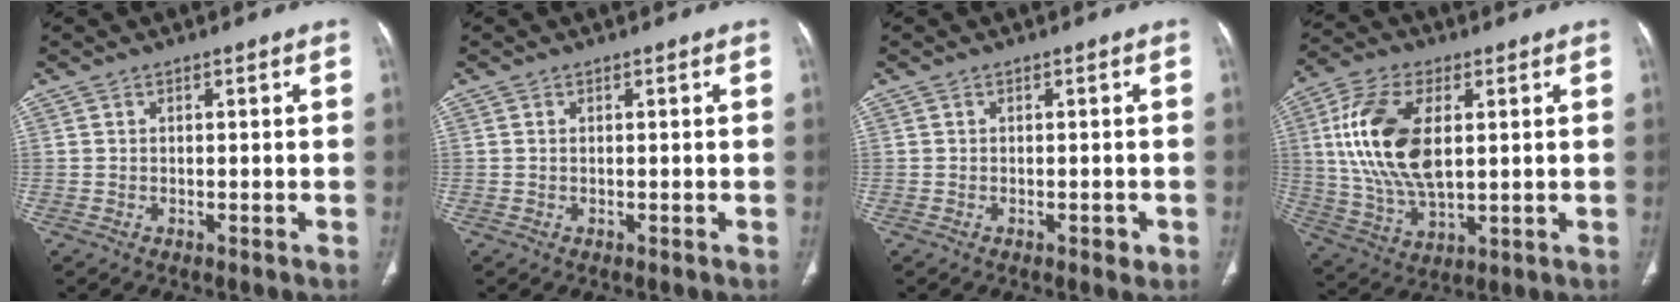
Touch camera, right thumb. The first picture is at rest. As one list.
[{"total": 0.0}, {"total": 1.4, "force": [-0.6, 0.8, 1.0], "torque": [-0.010, 0.000, -0.007]}, {"total": 17.1, "force": [3.1, 9.1, 14.2], "torque": [-0.280, -0.004, 0.061]}]